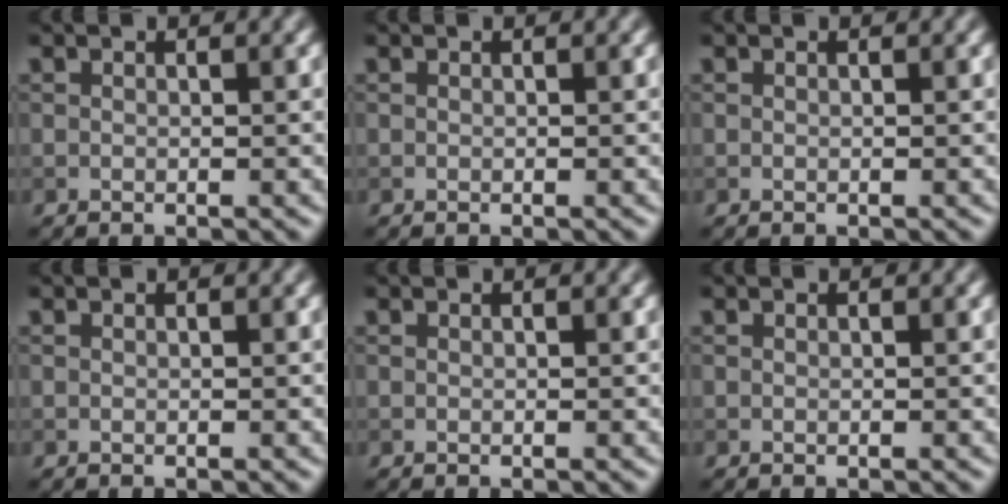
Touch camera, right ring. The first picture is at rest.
{"total": 0.0}
{"total": 0.0}
{"total": 0.0}
{"total": 0.0}
{"total": 0.0}